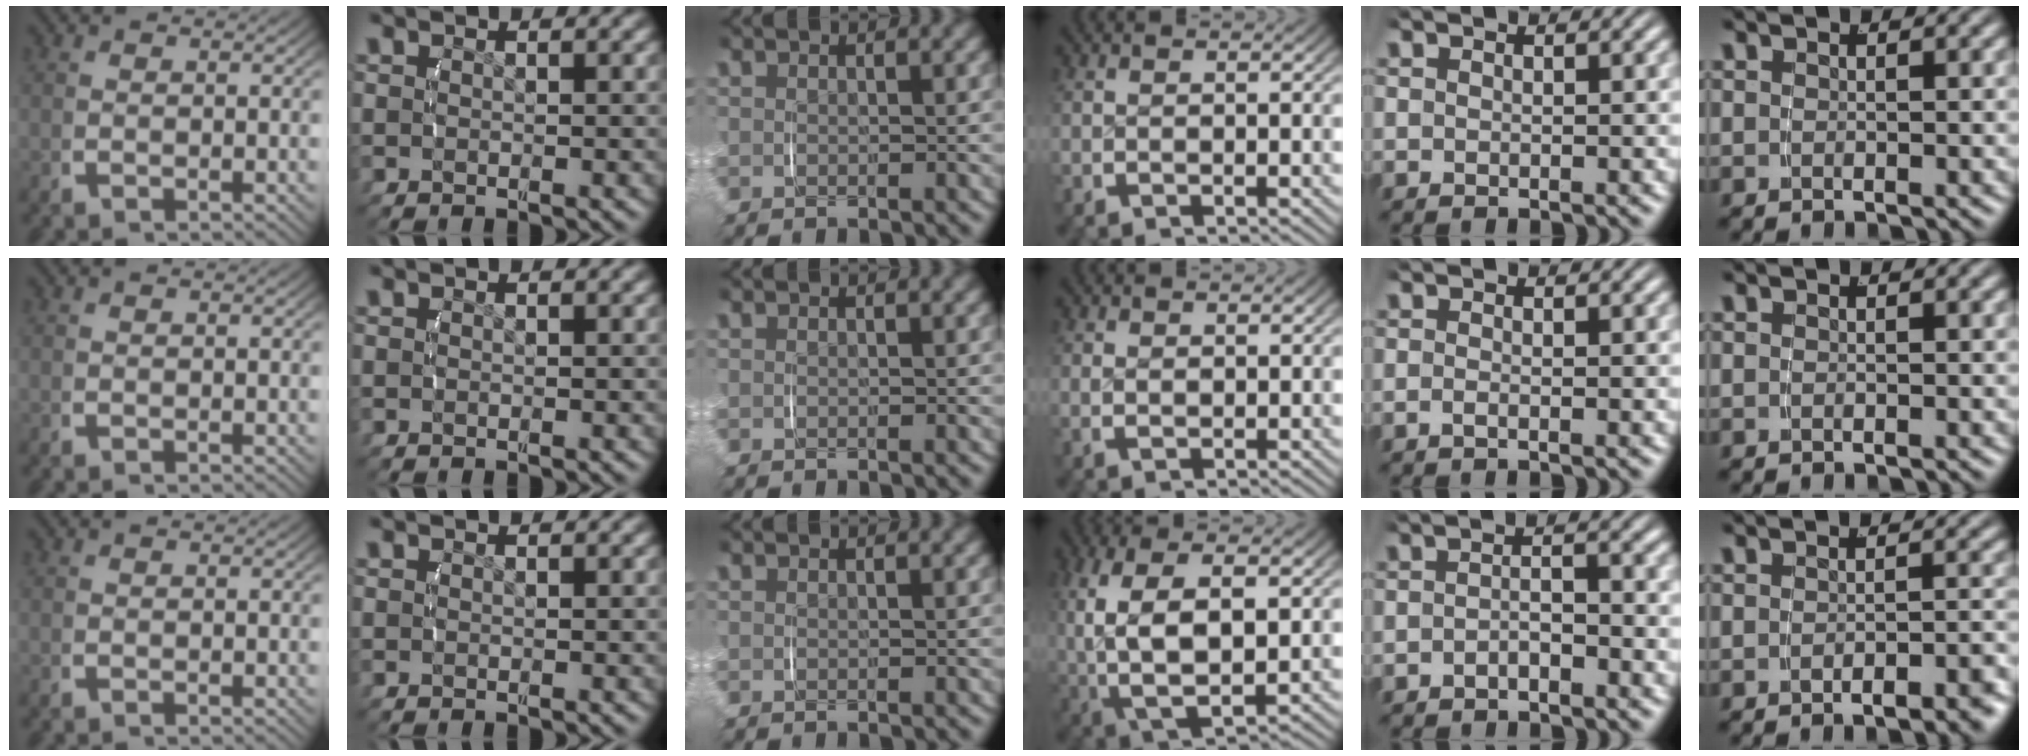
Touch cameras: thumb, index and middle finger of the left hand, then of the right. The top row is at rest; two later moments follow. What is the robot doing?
{"motion": "lift_and_place", "object": "napkin"}